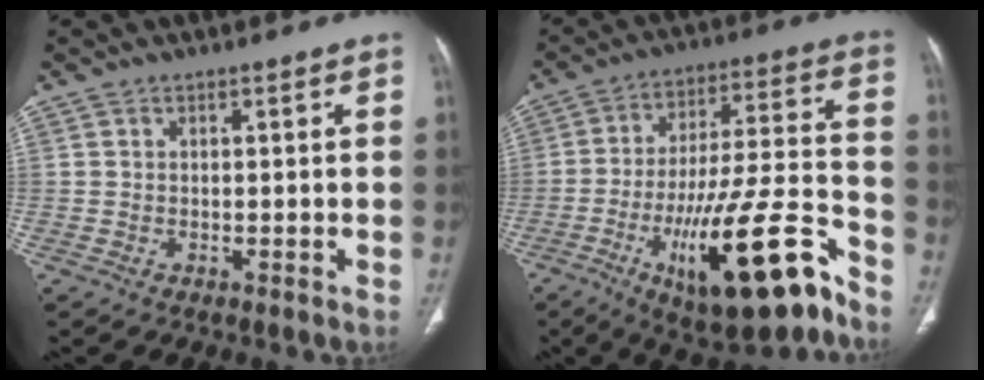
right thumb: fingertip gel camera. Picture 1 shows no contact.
{"total": 23.8, "force": [-12.4, 6.4, 19.2], "torque": [-0.292, 0.065, -0.188]}